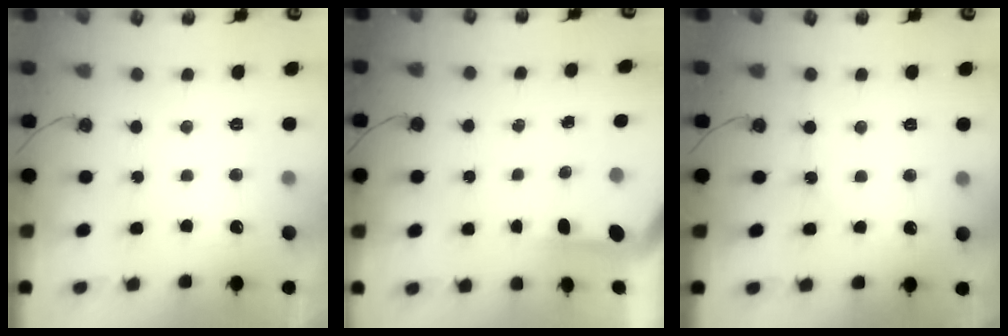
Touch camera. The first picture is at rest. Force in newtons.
{"total": 2.8, "press": 2.8, "slide": 0.2}
{"total": 1.7, "press": 1.6, "slide": 0.3}